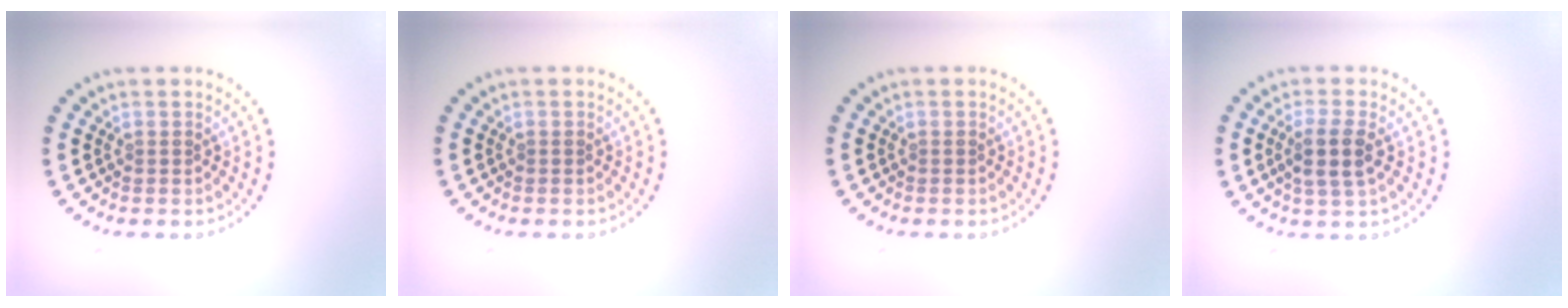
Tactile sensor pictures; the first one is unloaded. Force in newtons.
{"total": 0.0}
{"total": 0.0}
{"total": 2.8, "press": 2.5, "slide": 1.2}